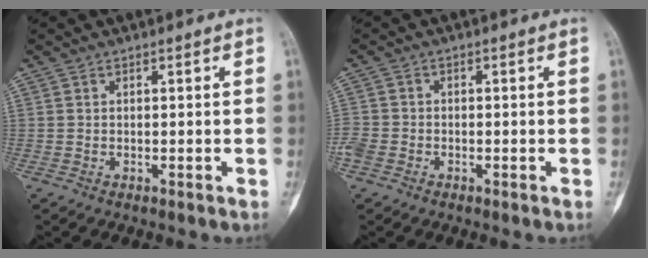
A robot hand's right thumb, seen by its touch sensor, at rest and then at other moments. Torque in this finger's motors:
{"motor_torque": [0.58, 0.05, 0.14, -0.28, -0.02]}